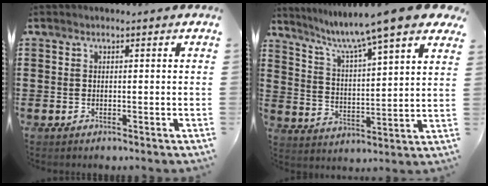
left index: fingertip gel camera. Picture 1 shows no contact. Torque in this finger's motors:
{"motor_torque": [1.54, -0.60, 0.75, 0.21]}